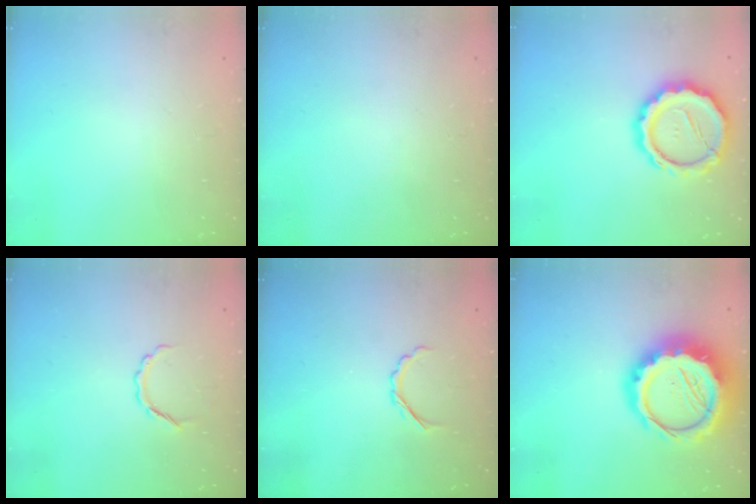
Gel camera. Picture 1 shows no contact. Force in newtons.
{"total": 0.0}
{"total": 15.4, "press": 15.2, "slide": 2.3}
{"total": 4.6, "press": 4.5, "slide": 0.7}
{"total": 3.1, "press": 3.0, "slide": 0.8}
{"total": 19.3, "press": 18.9, "slide": 3.9}